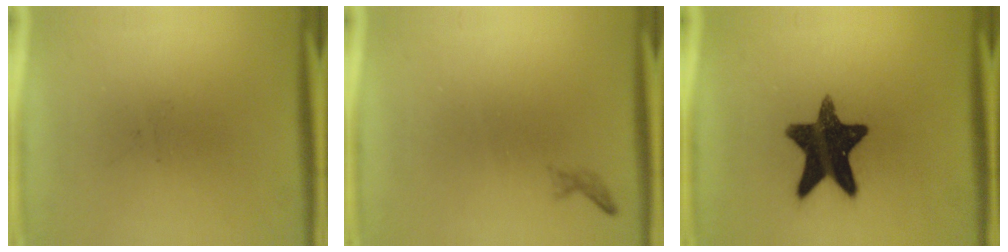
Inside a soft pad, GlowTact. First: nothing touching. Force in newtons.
{"total": 0.6}
{"total": 14.9}